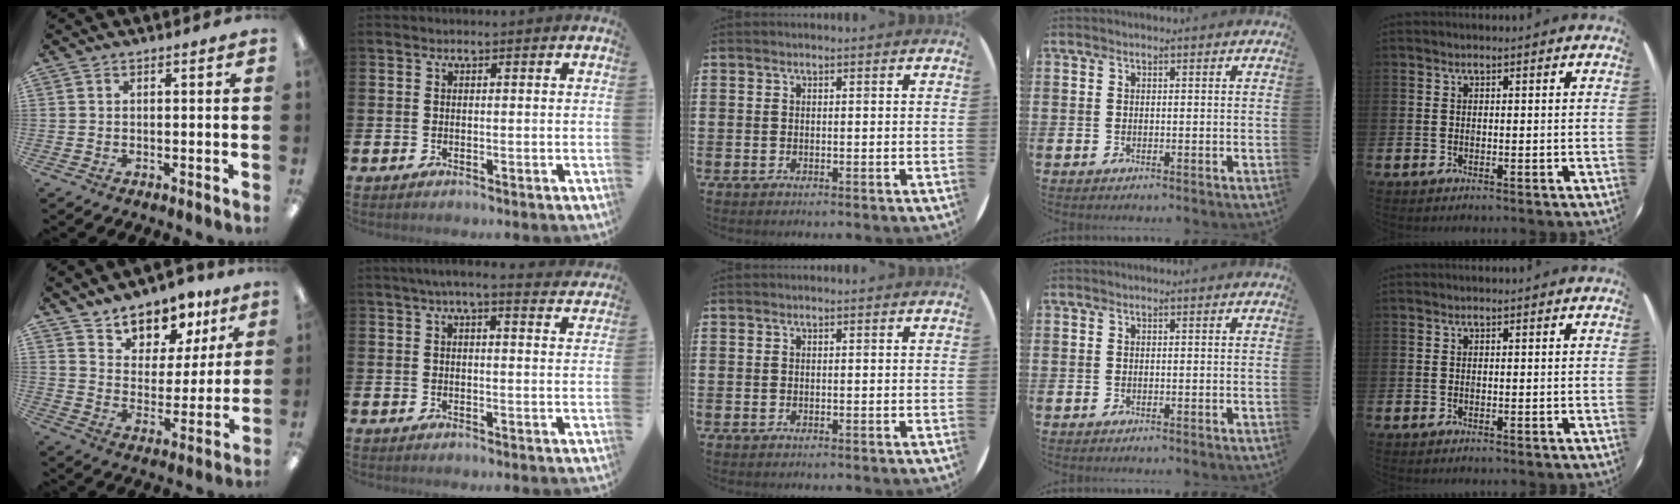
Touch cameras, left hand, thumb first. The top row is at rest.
{"thumb": {"total": 11.9, "force": [9.8, 6.1, 2.7], "torque": [-0.045, -0.076, 0.180]}, "index": {"total": 5.1, "force": [4.5, 0.2, 2.3], "torque": [-0.046, -0.018, 0.077]}}